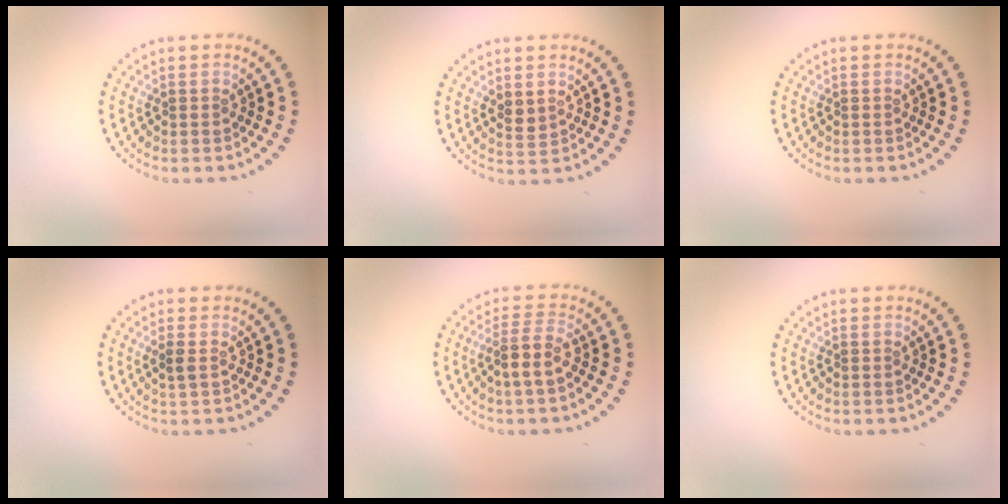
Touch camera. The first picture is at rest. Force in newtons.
{"total": 1.3, "press": 1.2, "slide": 0.5}
{"total": 0.0}
{"total": 0.9, "press": 0.8, "slide": 0.4}
{"total": 2.8, "press": 2.2, "slide": 1.6}
{"total": 0.0}